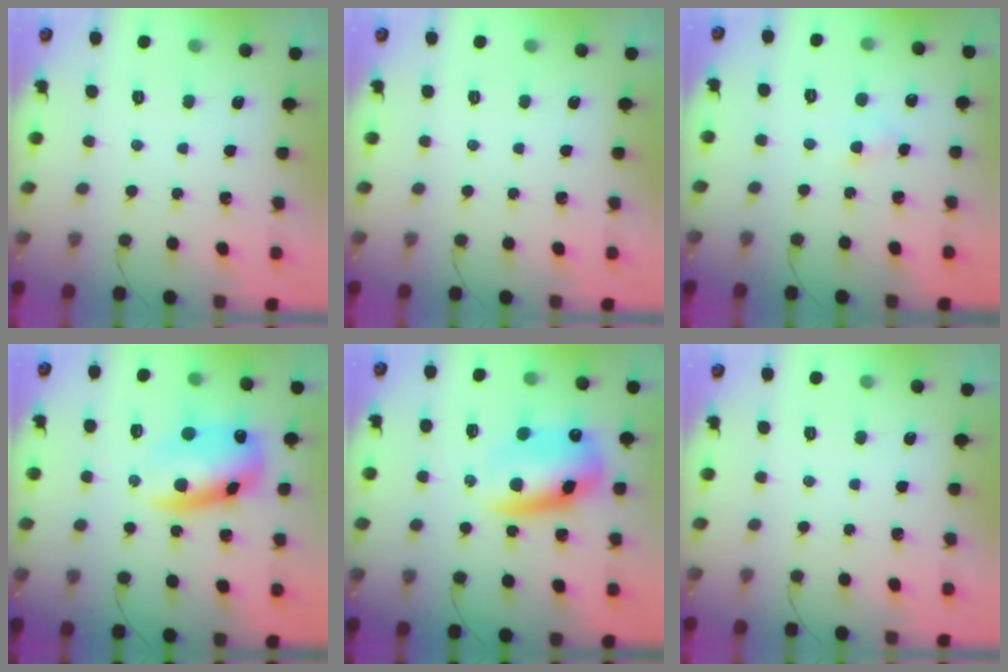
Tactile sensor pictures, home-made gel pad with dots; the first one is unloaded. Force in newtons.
{"total": 0.0}
{"total": 2.1, "press": 1.9, "slide": 0.9}
{"total": 12.7, "press": 12.5, "slide": 2.5}
{"total": 14.3, "press": 13.8, "slide": 3.7}
{"total": 0.0}